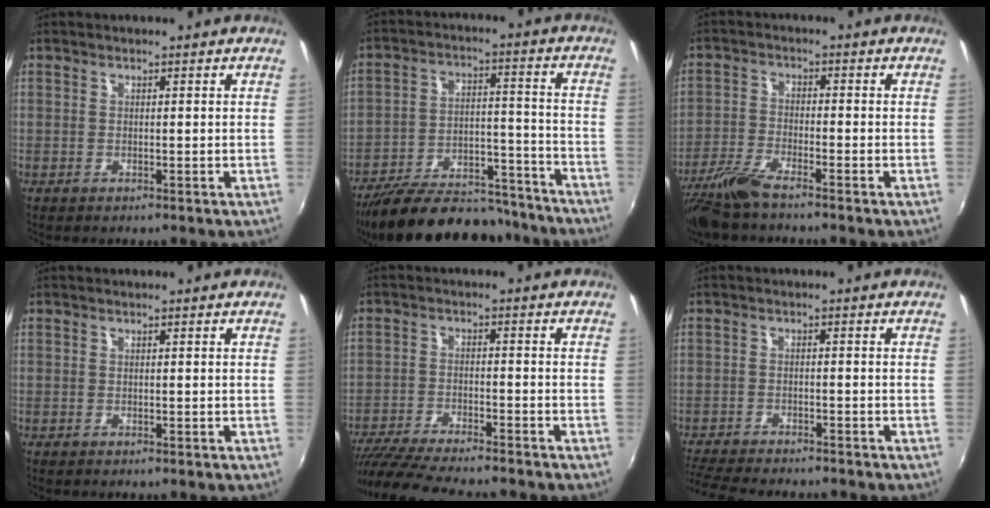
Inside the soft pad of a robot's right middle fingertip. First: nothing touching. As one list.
[{"total": 24.8, "force": [-21.1, 8.4, 10.0], "torque": [-0.188, 0.014, -0.289]}, {"total": 7.4, "force": [-6.0, 1.2, 4.2], "torque": [-0.099, -0.013, -0.122]}, {"total": 0.0}, {"total": 15.7, "force": [-13.8, 2.0, 7.1], "torque": [-0.151, -0.030, -0.229]}, {"total": 10.8, "force": [-9.8, 1.9, 4.1], "torque": [-0.109, -0.023, -0.163]}]